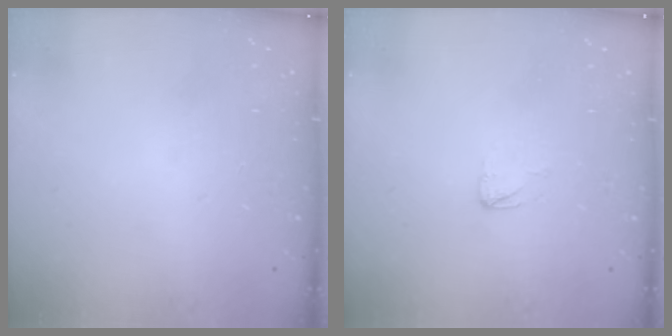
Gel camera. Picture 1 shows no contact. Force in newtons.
{"total": 2.1, "press": 2.1, "slide": 0.2}